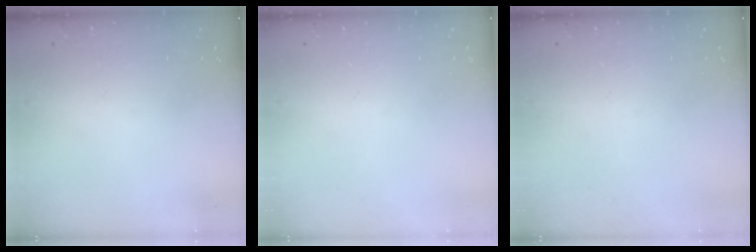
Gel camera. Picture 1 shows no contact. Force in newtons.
{"total": 0.0}
{"total": 0.0}